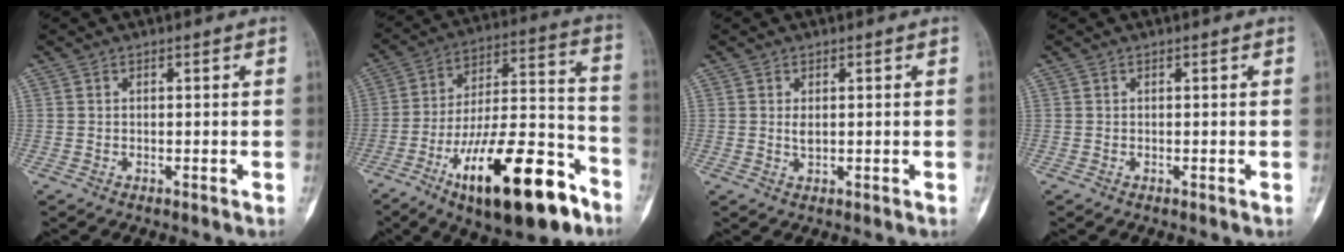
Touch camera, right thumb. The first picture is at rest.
{"total": 25.2, "force": [-13.5, 8.6, 19.5], "torque": [-0.297, 0.078, -0.212]}
{"total": 1.5, "force": [0.4, 0.8, 1.3], "torque": [-0.022, -0.004, 0.010]}
{"total": 0.0}